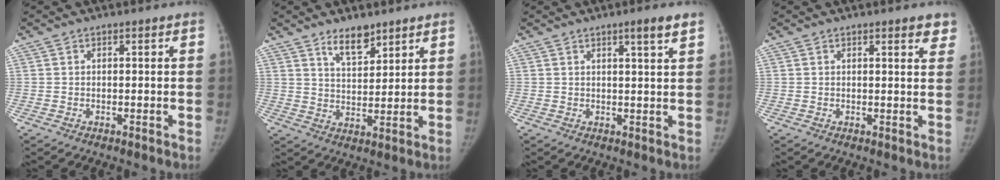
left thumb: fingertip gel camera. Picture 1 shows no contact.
{"total": 6.1, "force": [4.6, 2.5, 3.2], "torque": [-0.032, -0.039, 0.081]}
{"total": 3.4, "force": [2.2, -0.1, 2.6], "torque": [-0.041, -0.016, 0.034]}
{"total": 3.2, "force": [2.3, 0.9, 2.1], "torque": [-0.008, -0.008, 0.023]}